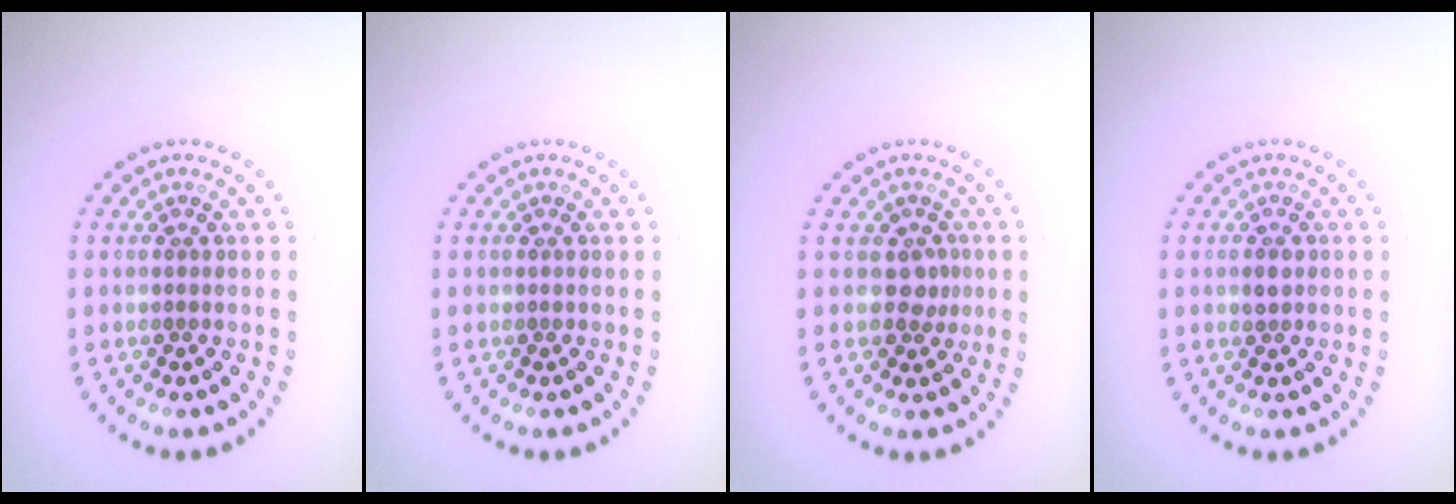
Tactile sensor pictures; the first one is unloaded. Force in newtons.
{"total": 0.0}
{"total": 1.8, "press": 1.3, "slide": 1.2}
{"total": 1.2, "press": 1.2, "slide": 0.1}